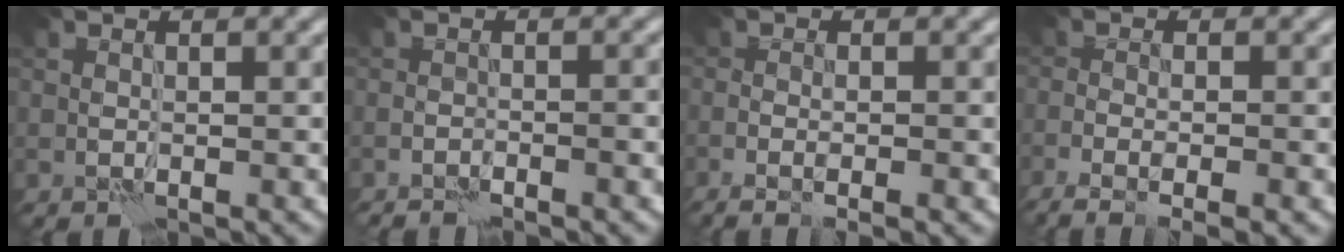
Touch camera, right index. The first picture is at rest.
{"total": 2.3, "force": [-2.2, 0.3, 0.8], "torque": [-0.005, 0.017, -0.037]}
{"total": 2.8, "force": [-1.3, 0.8, 2.4], "torque": [-0.028, 0.002, -0.016]}
{"total": 4.5, "force": [-2.8, 1.2, 3.3], "torque": [-0.049, -0.004, -0.043]}